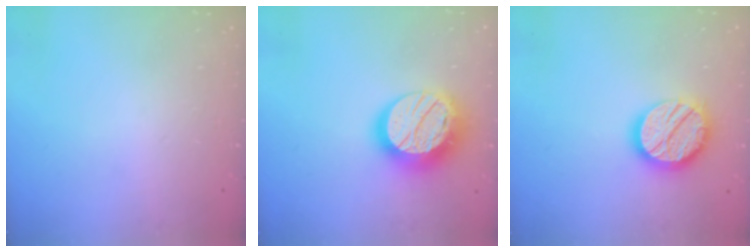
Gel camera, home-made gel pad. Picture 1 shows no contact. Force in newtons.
{"total": 19.6, "press": 19.6, "slide": 1.5}
{"total": 16.3, "press": 16.2, "slide": 1.6}